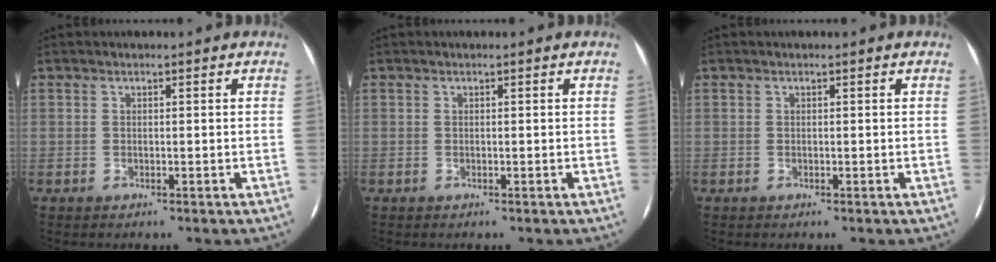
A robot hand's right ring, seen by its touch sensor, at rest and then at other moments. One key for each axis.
{"total": 0.0}
{"total": 0.0}